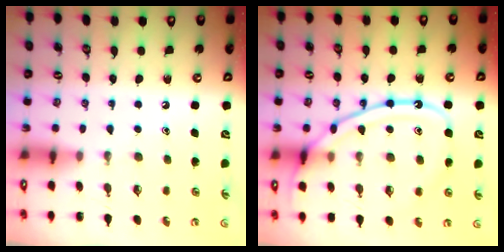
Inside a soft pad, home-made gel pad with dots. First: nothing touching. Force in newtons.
{"total": 16.7, "press": 16.7, "slide": 1.4}